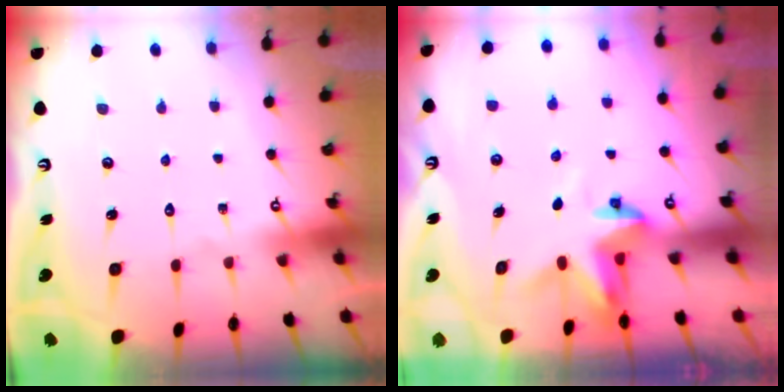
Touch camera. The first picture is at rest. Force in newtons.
{"total": 3.5, "press": 3.5, "slide": 0.3}